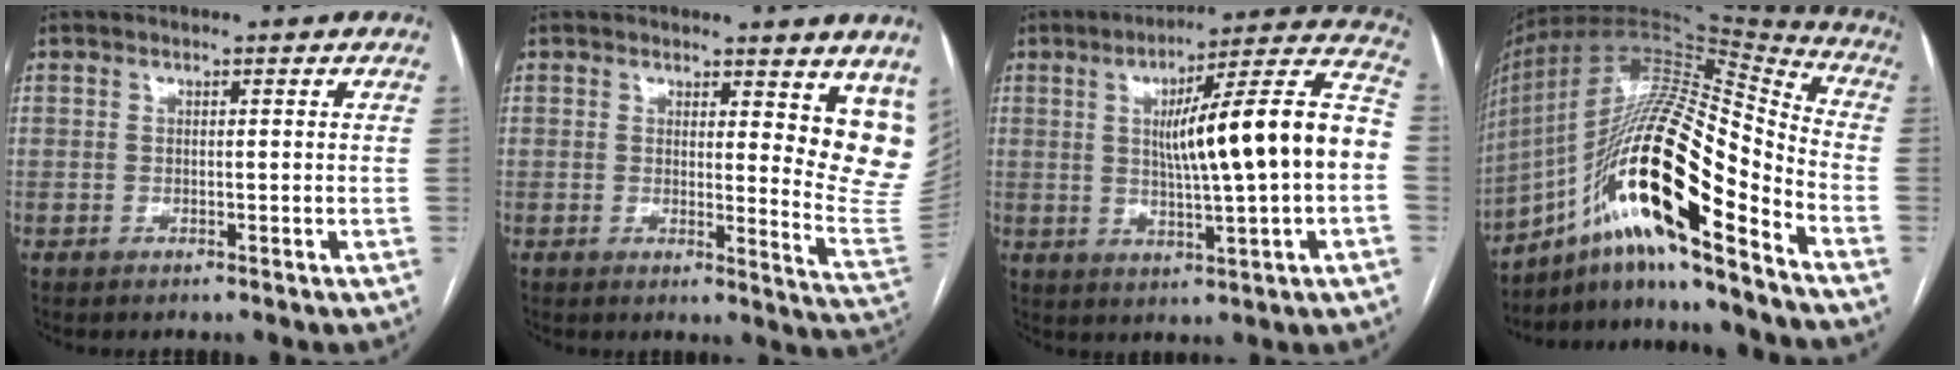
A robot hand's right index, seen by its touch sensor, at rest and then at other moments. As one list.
[{"total": 10.6, "force": [7.0, 3.0, 7.4], "torque": [-0.071, -0.042, 0.061]}, {"total": 17.9, "force": [0.3, 0.8, 17.9], "torque": [-0.268, 0.026, 0.002]}, {"total": 24.3, "force": [-12.5, 3.8, 20.5], "torque": [-0.385, -0.001, -0.221]}]